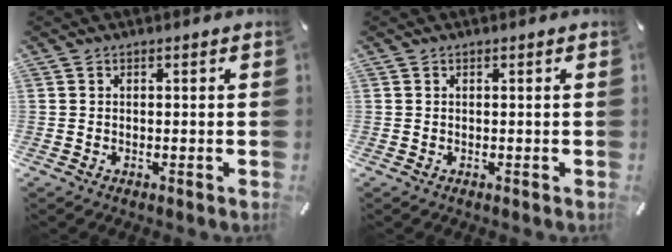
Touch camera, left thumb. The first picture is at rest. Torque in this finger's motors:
{"motor_torque": [0.05, 0.03, -0.06, 0.00, -0.02]}